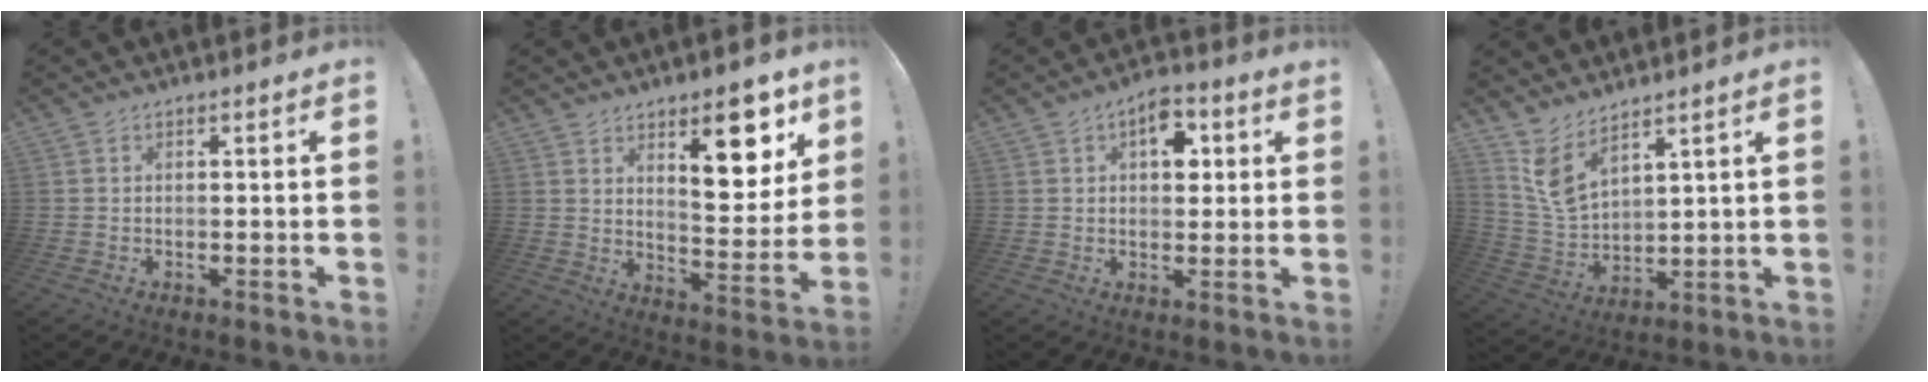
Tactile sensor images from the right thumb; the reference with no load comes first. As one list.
[{"total": 14.9, "force": [8.2, 5.9, 11.0], "torque": [-0.129, -0.049, 0.131]}, {"total": 8.0, "force": [2.8, 5.1, 5.5], "torque": [-0.059, -0.003, 0.044]}, {"total": 8.5, "force": [6.6, 3.6, 3.9], "torque": [-0.085, -0.044, 0.133]}]